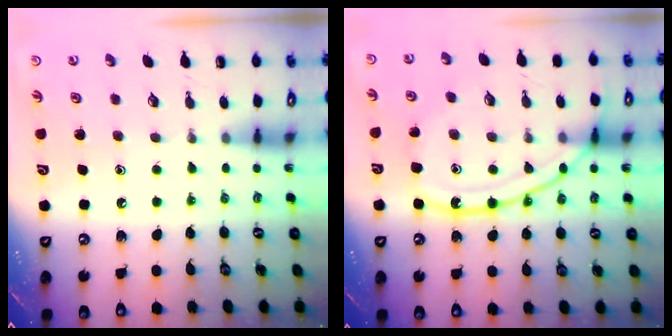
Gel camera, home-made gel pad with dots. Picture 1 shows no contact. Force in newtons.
{"total": 15.8, "press": 15.7, "slide": 1.6}